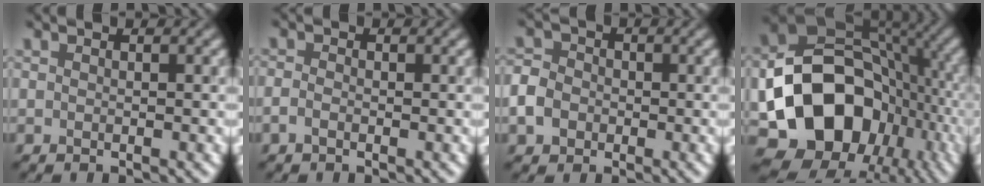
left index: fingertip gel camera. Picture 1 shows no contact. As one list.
[{"total": 1.1, "force": [-0.5, 0.7, 0.7], "torque": [-0.016, 0.000, -0.014]}, {"total": 3.4, "force": [-1.0, 2.9, 1.5], "torque": [-0.031, 0.000, -0.026]}, {"total": 17.0, "force": [-5.0, 12.9, 9.9], "torque": [-0.160, 0.008, -0.090]}]